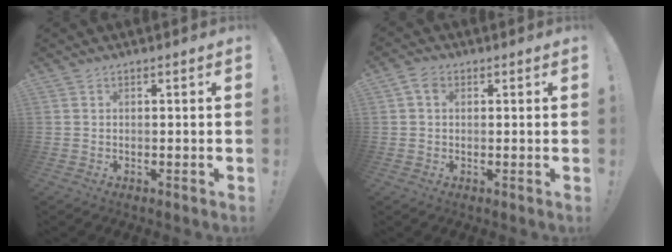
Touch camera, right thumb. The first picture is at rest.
{"total": 3.7, "force": [1.1, 2.7, 2.4], "torque": [-0.043, 0.006, 0.020]}